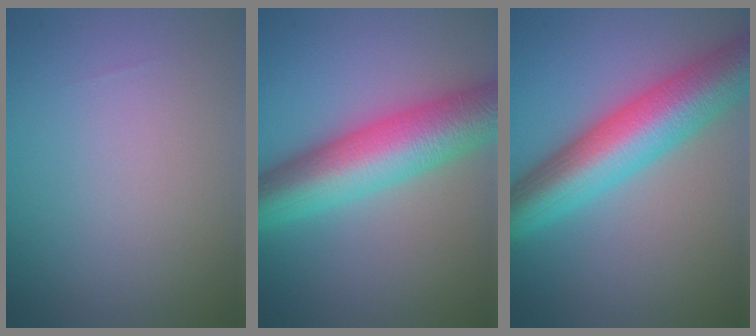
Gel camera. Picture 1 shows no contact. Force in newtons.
{"total": 10.1, "press": 10.1, "slide": 0.2}
{"total": 9.7, "press": 9.7, "slide": 0.2}